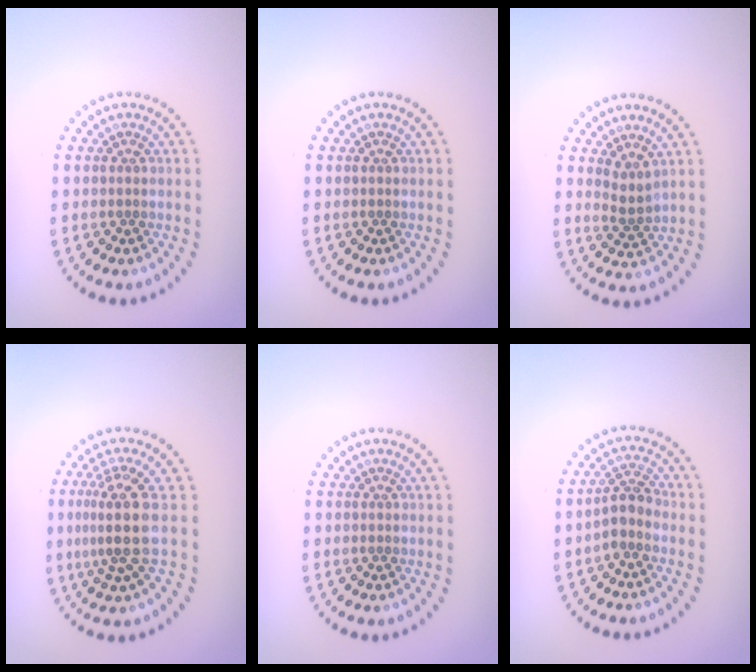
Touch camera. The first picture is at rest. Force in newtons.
{"total": 0.0}
{"total": 1.8, "press": 1.1, "slide": 1.4}
{"total": 4.1, "press": 3.0, "slide": 2.8}
{"total": 0.0}
{"total": 2.4, "press": 1.9, "slide": 1.5}